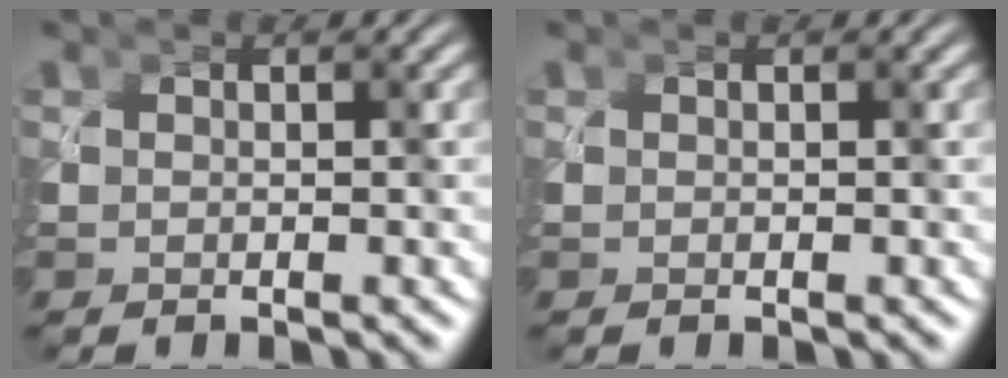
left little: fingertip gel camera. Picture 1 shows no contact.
{"total": 0.0}